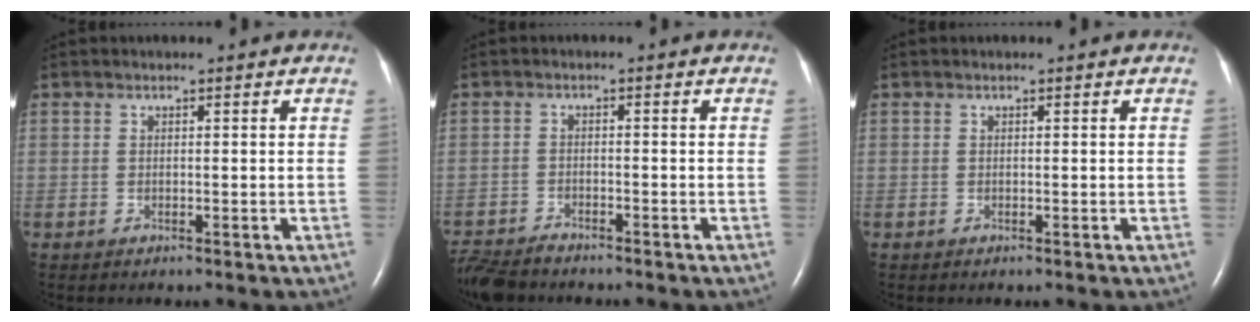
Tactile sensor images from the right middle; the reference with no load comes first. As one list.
[{"total": 7.0, "force": [-6.4, 1.3, 2.4], "torque": [-0.040, -0.019, -0.111]}, {"total": 0.0}]